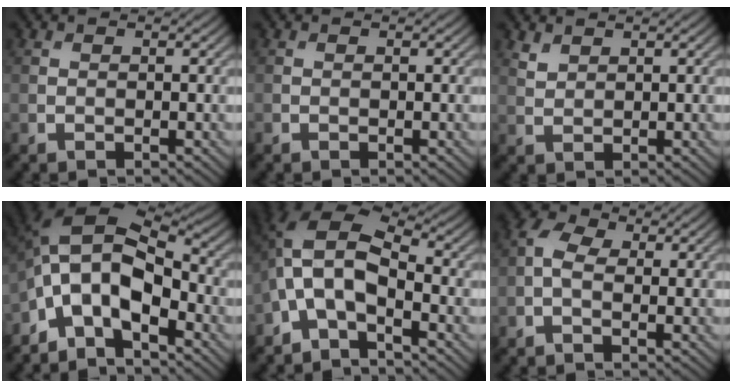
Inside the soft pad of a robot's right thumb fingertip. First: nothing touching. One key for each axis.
{"total": 0.0}
{"total": 1.7, "fx": 1.4, "fy": 0.7, "fz": 0.6, "tx": -0.022, "ty": -0.001, "tz": 0.036}
{"total": 11.6, "fx": -4.1, "fy": 6.0, "fz": 9.0, "tx": -0.179, "ty": 0.003, "tz": -0.092}
{"total": 8.5, "fx": -2.8, "fy": 4.2, "fz": 6.9, "tx": -0.142, "ty": 0.009, "tz": -0.071}
{"total": 3.6, "fx": -0.2, "fy": 2.2, "fz": 2.9, "tx": -0.067, "ty": 0.008, "tz": -0.017}